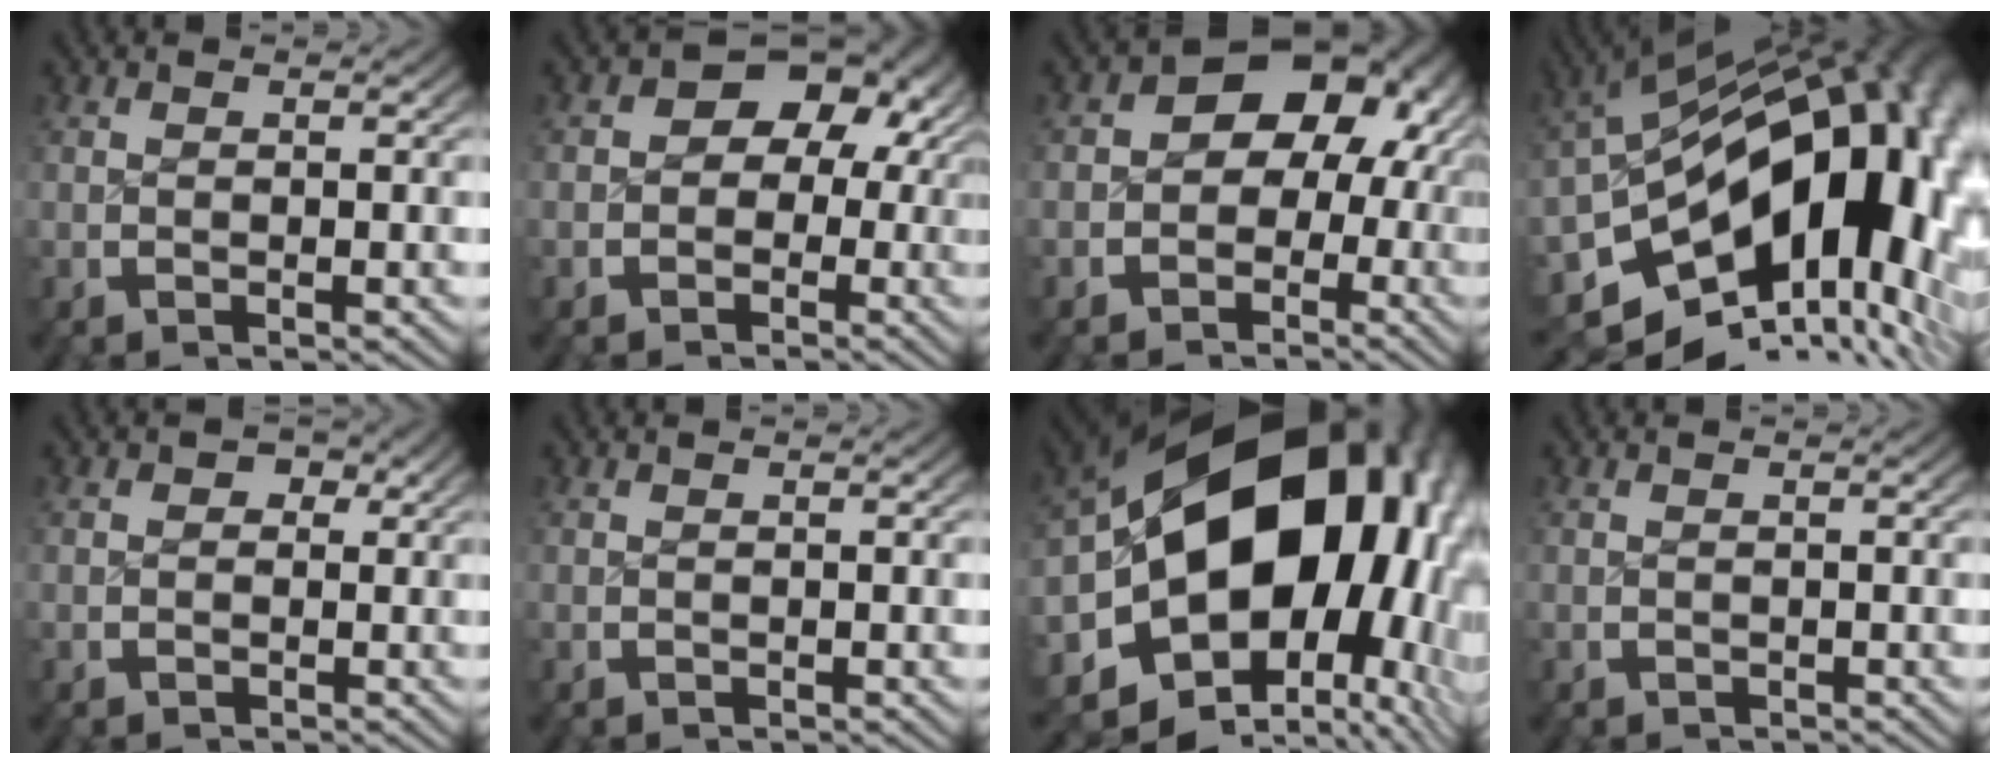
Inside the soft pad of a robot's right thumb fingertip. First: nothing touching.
{"total": 6.2, "force": [1.3, 5.0, 3.4], "torque": [-0.042, 0.002, 0.009]}
{"total": 8.0, "force": [0.9, 6.3, 4.8], "torque": [-0.062, 0.001, 0.002]}
{"total": 24.9, "force": [-2.9, 15.3, 19.5], "torque": [-0.282, -0.032, -0.028]}
{"total": 1.5, "force": [0.3, 1.5, 0.1], "torque": [0.004, -0.009, 0.004]}
{"total": 0.0}
{"total": 27.6, "force": [0.6, 18.7, 20.3], "torque": [-0.353, -0.038, 0.016]}
{"total": 0.5, "force": [0.0, -0.1, -0.5], "torque": [0.009, 0.001, -0.001]}